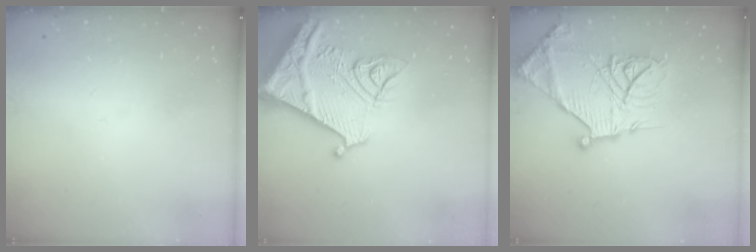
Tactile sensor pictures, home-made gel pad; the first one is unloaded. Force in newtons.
{"total": 18.7, "press": 18.6, "slide": 2.1}
{"total": 22.8, "press": 22.6, "slide": 2.3}